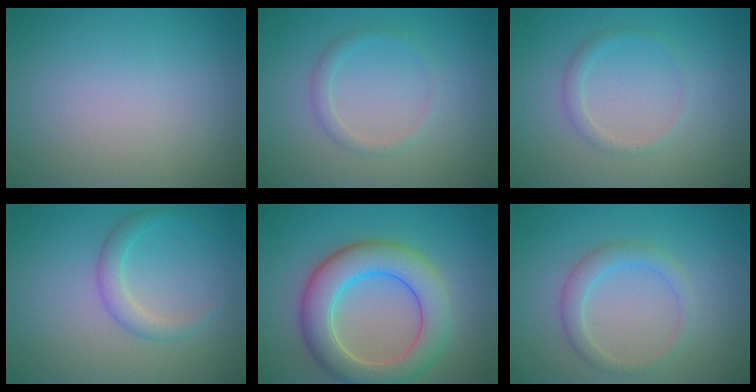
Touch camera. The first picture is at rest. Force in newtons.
{"total": 1.3, "press": 1.3, "slide": 0.0}
{"total": 1.3, "press": 1.3, "slide": 0.0}
{"total": 2.0, "press": 2.0, "slide": 0.1}
{"total": 7.1, "press": 7.1, "slide": 0.8}
{"total": 2.3, "press": 2.3, "slide": 0.1}